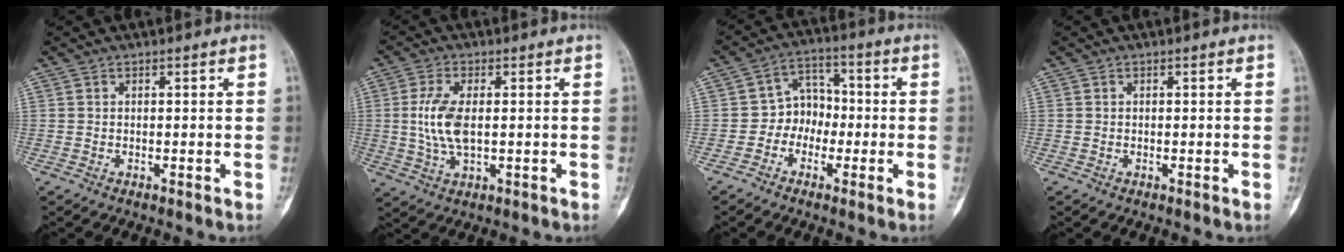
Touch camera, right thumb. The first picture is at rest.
{"total": 8.0, "force": [0.4, 3.8, 7.1], "torque": [-0.151, -0.004, 0.009]}
{"total": 6.8, "force": [-1.7, 5.8, 3.3], "torque": [-0.005, 0.030, -0.045]}
{"total": 0.0}